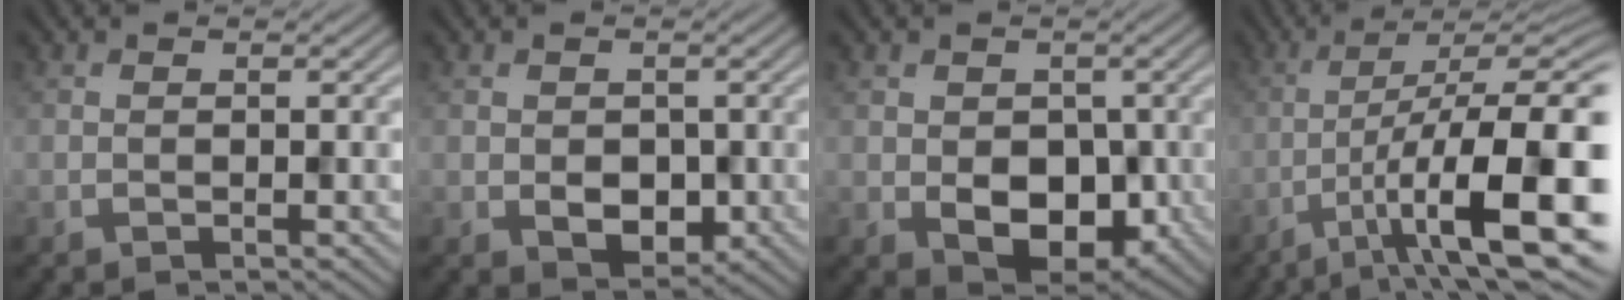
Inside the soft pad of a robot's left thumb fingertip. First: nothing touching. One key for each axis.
{"total": 3.7, "fx": -0.3, "fy": 2.8, "fz": 2.3, "tx": -0.047, "ty": -0.015, "tz": -0.003}
{"total": 7.1, "fx": -0.9, "fy": 5.1, "fz": 4.9, "tx": -0.090, "ty": -0.023, "tz": -0.007}
{"total": 14.9, "fx": -5.2, "fy": 3.4, "fz": 13.5, "tx": -0.213, "ty": -0.001, "tz": -0.077}